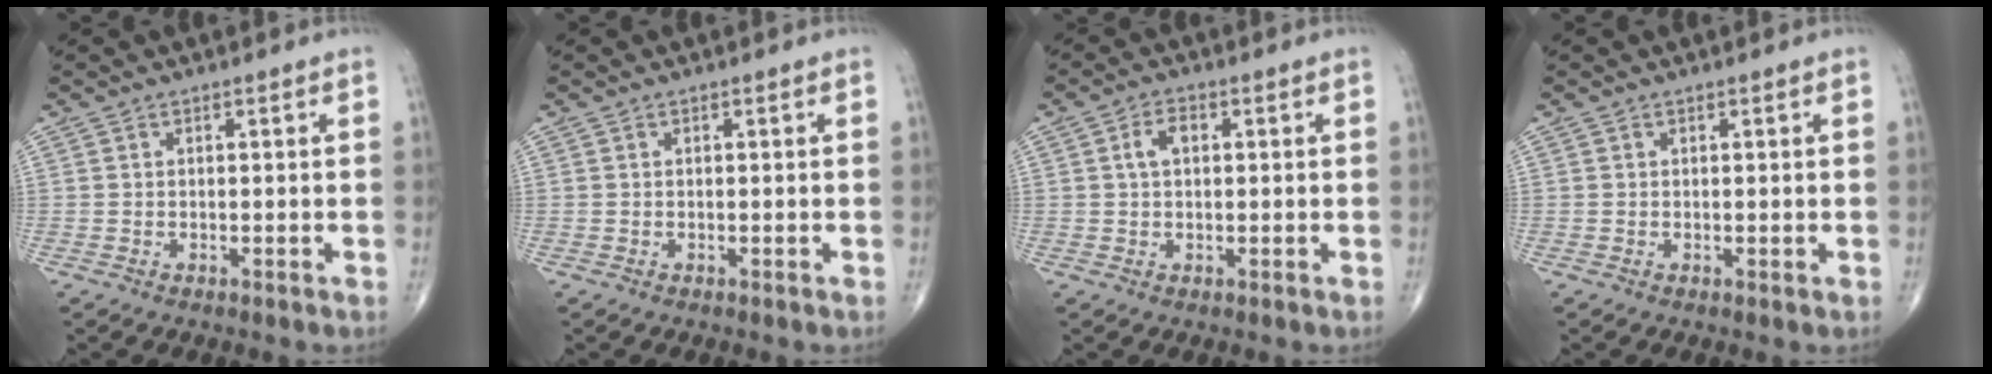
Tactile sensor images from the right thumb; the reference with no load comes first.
{"total": 0.0}
{"total": 3.4, "force": [0.7, 2.1, 2.7], "torque": [-0.050, 0.011, 0.010]}
{"total": 0.0}